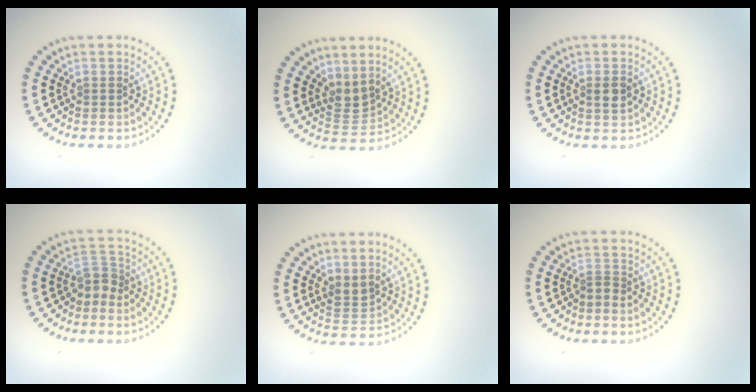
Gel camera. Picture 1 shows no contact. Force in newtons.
{"total": 2.2, "press": 1.7, "slide": 1.4}
{"total": 1.5, "press": 1.4, "slide": 0.5}
{"total": 2.2, "press": 1.8, "slide": 1.4}
{"total": 1.5, "press": 1.3, "slide": 0.8}
{"total": 0.9, "press": 0.5, "slide": 0.7}